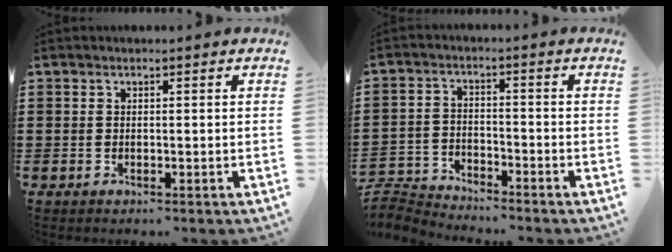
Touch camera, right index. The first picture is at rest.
{"total": 3.8, "force": [-3.7, 0.6, -0.2], "torque": [-0.019, -0.004, -0.086]}